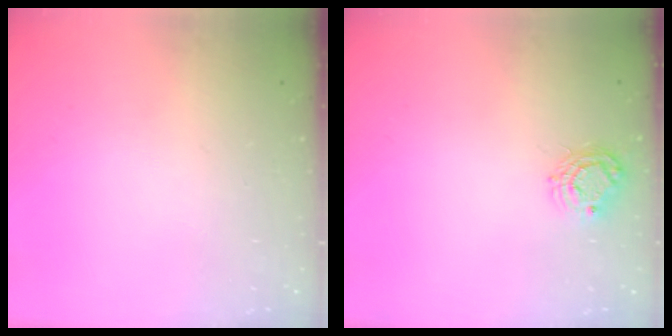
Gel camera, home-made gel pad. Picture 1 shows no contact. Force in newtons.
{"total": 6.6, "press": 6.6, "slide": 0.4}